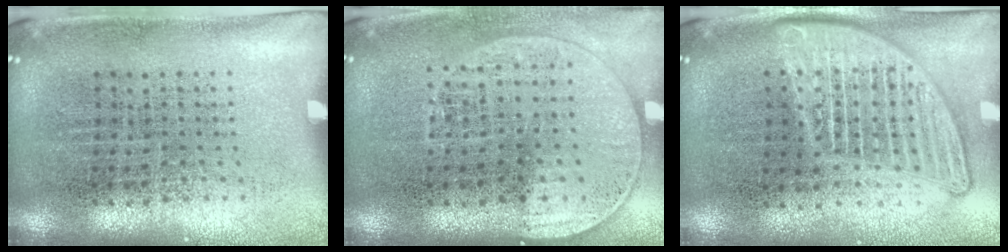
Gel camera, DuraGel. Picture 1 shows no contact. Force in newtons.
{"total": 1.5, "press": 1.3, "slide": 0.7}
{"total": 2.7, "press": 2.7, "slide": 0.2}